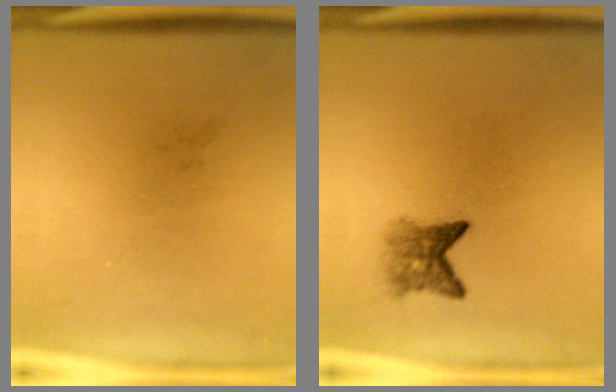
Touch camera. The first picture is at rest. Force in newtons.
{"total": 3.0}